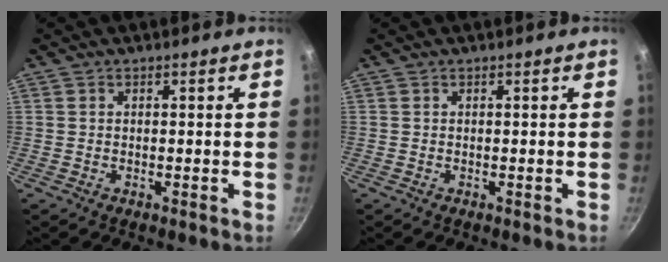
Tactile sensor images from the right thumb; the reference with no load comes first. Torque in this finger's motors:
{"motor_torque": [0.00, 0.00, 0.01, -0.01, 0.00]}